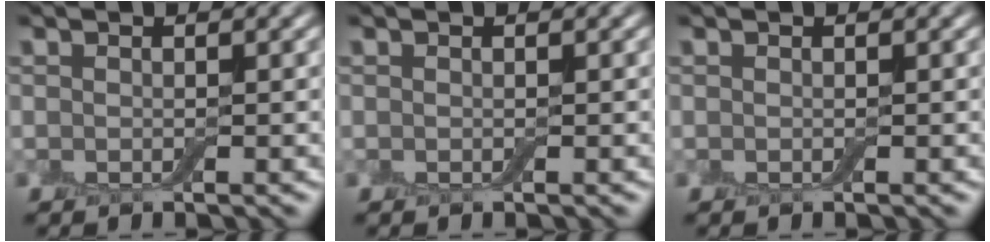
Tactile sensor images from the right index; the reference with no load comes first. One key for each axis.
{"total": 0.0}
{"total": 0.0}